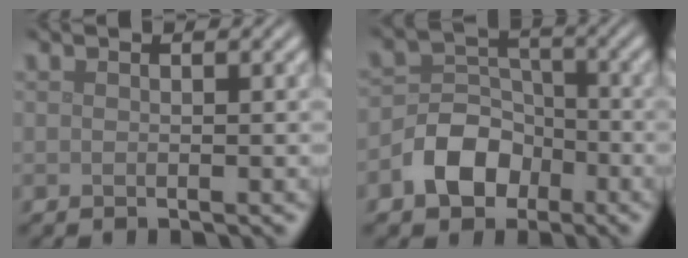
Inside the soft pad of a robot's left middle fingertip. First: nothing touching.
{"total": 5.2, "force": [-2.6, 3.8, 2.4], "torque": [-0.037, 0.002, -0.053]}